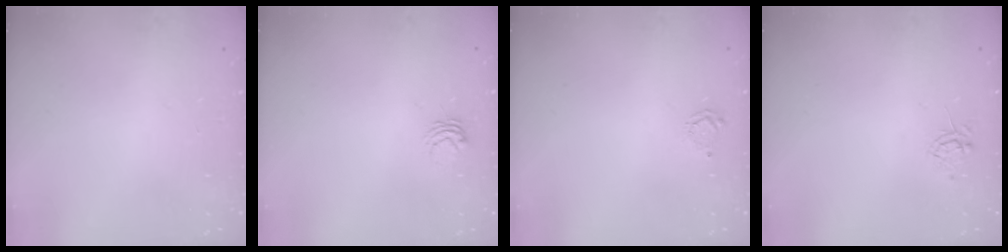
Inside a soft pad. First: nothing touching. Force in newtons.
{"total": 4.9, "press": 4.9, "slide": 0.4}
{"total": 4.2, "press": 4.2, "slide": 0.2}
{"total": 4.7, "press": 4.6, "slide": 0.7}